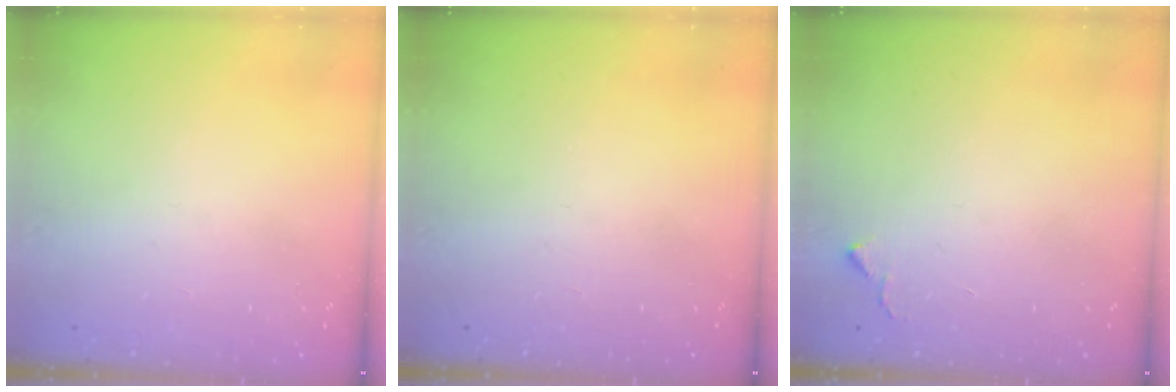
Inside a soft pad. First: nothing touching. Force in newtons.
{"total": 0.0}
{"total": 5.1, "press": 5.0, "slide": 0.7}